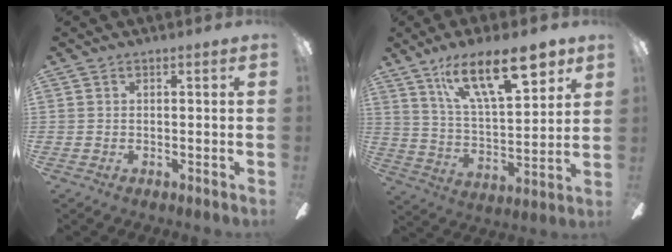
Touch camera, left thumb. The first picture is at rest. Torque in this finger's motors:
{"motor_torque": [1.77, 1.75, 0.62, -0.72, 0.10]}